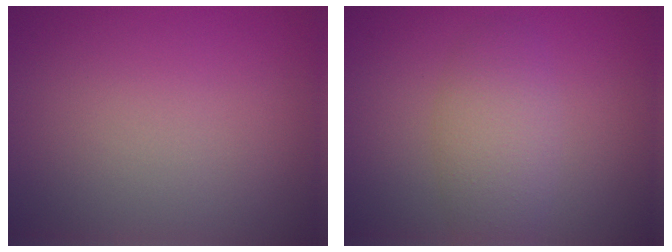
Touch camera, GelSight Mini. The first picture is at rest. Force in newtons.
{"total": 3.4, "press": 3.4, "slide": 0.1}